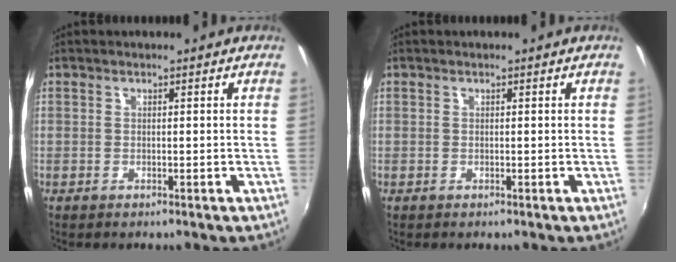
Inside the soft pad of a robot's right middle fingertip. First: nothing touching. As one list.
[{"total": 0.0}]